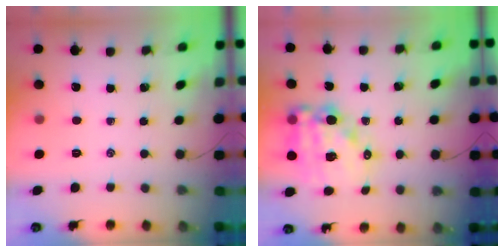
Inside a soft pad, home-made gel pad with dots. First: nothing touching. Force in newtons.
{"total": 17.1, "press": 16.6, "slide": 4.1}